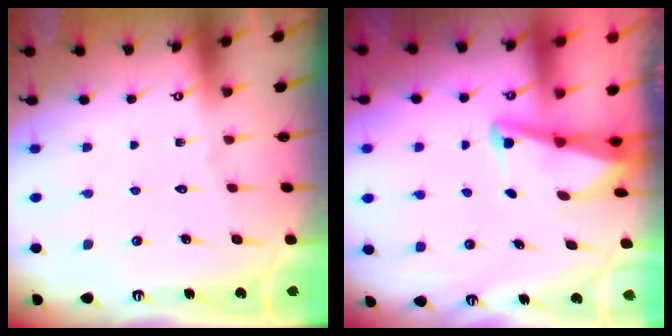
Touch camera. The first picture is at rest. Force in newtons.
{"total": 2.7, "press": 2.6, "slide": 0.6}